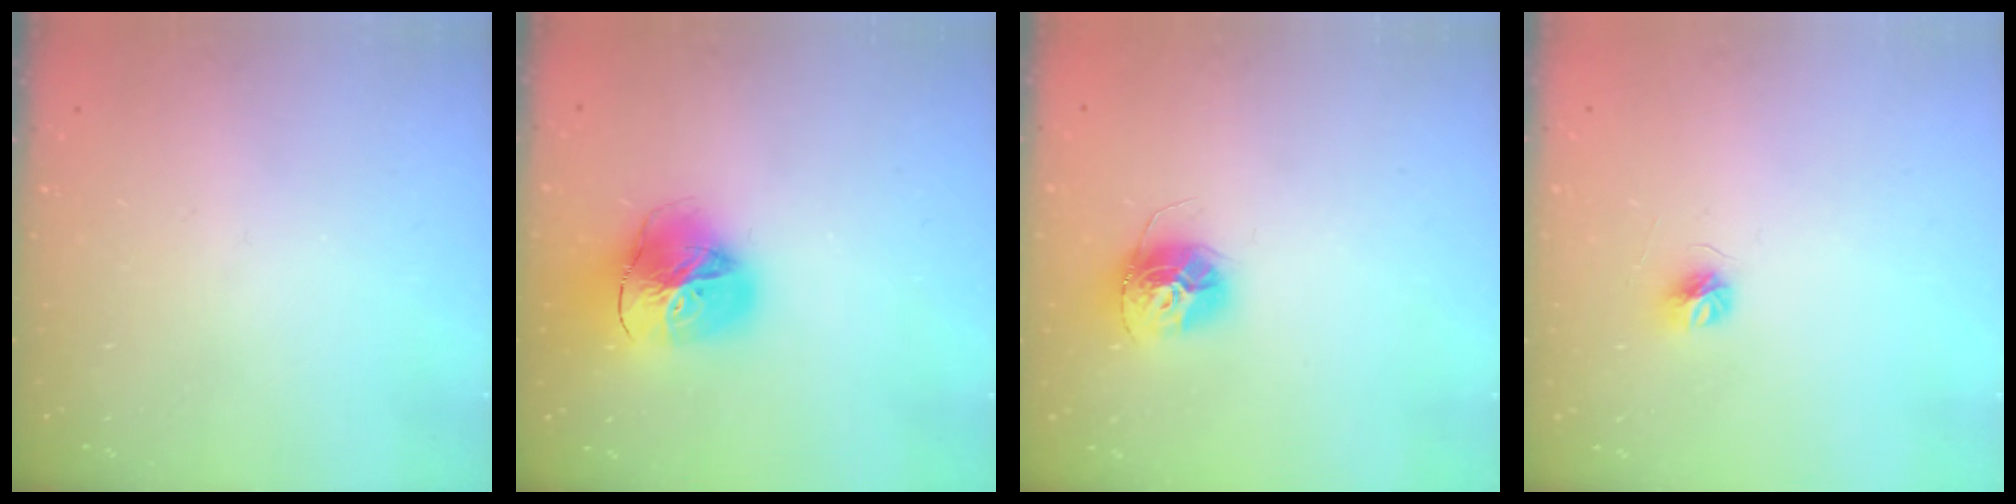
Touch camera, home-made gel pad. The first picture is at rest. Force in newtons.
{"total": 19.8, "press": 19.6, "slide": 2.3}
{"total": 13.4, "press": 13.4, "slide": 1.2}
{"total": 4.5, "press": 4.5, "slide": 0.4}